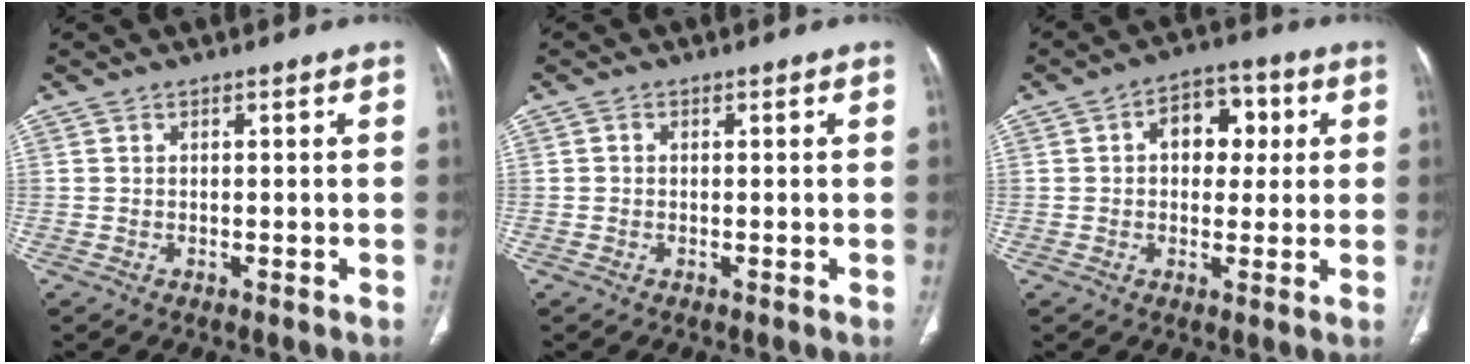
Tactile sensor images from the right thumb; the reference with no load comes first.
{"total": 0.6, "force": [0.0, 0.5, 0.3], "torque": [-0.002, 0.001, -0.002]}
{"total": 9.3, "force": [2.0, 6.4, 6.5], "torque": [-0.056, 0.014, 0.024]}